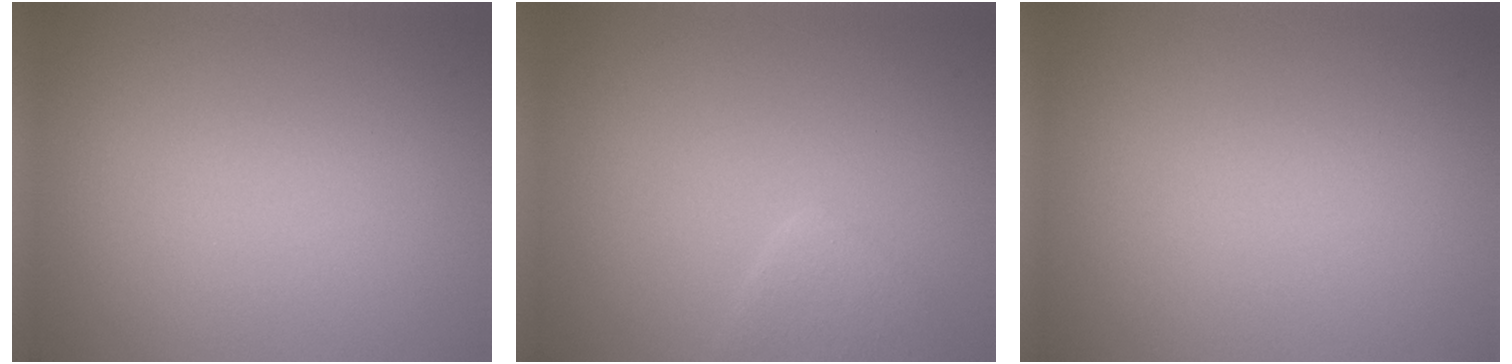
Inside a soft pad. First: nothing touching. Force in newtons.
{"total": 1.6, "press": 1.6, "slide": 0.1}
{"total": 0.0}